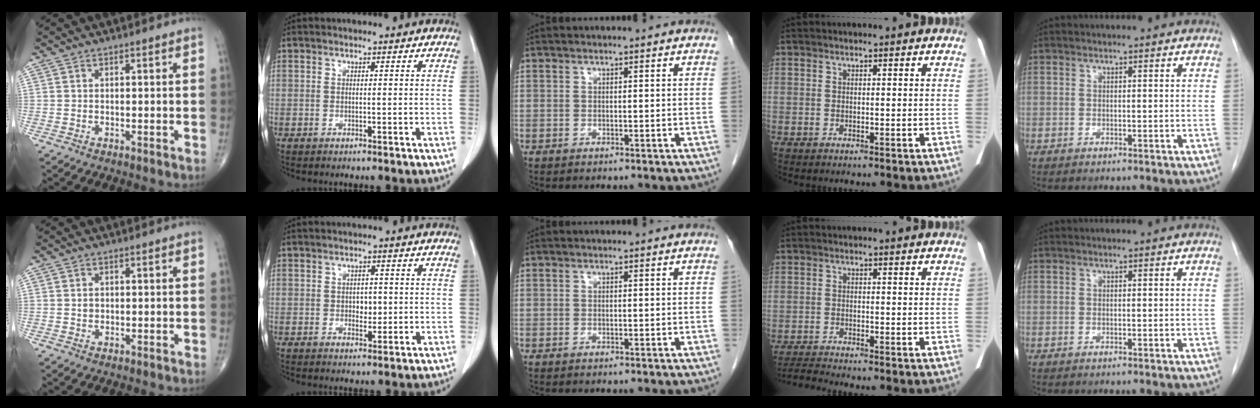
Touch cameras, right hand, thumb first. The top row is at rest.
{"thumb": {"total": 1.1, "force": [0.1, 0.9, 0.6], "torque": [-0.009, 0.001, 0.002]}, "index": {"total": 2.1, "force": [-0.1, 1.5, 1.5], "torque": [-0.020, 0.001, 0.002]}, "ring": {"total": 3.1, "force": [-2.9, -1.0, 0.2], "torque": [-0.015, -0.022, -0.056]}}